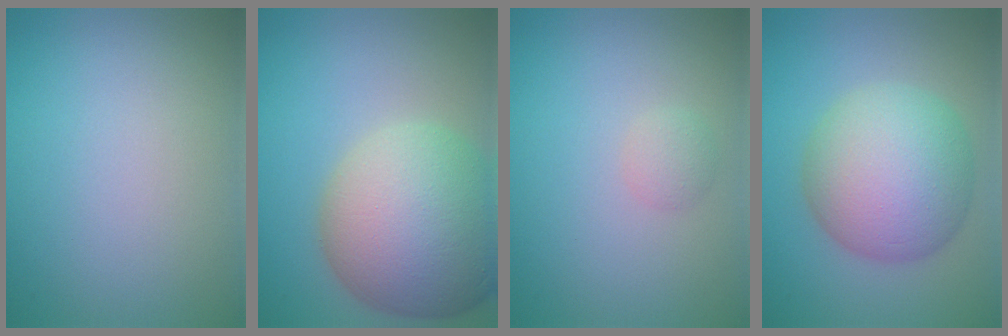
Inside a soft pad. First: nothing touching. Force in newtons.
{"total": 12.5, "press": 12.5, "slide": 0.8}
{"total": 1.1, "press": 1.1, "slide": 0.1}
{"total": 8.6, "press": 8.6, "slide": 0.3}